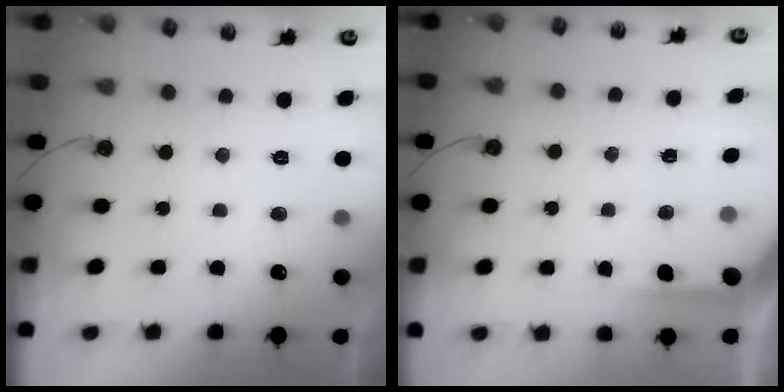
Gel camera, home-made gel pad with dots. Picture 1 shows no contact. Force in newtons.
{"total": 2.8, "press": 2.7, "slide": 0.3}